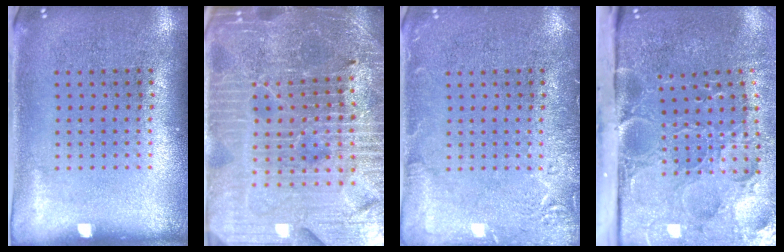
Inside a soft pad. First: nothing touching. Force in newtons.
{"total": 5.7, "press": 5.3, "slide": 2.1}
{"total": 2.4, "press": 2.4, "slide": 0.4}
{"total": 5.3, "press": 4.1, "slide": 3.3}